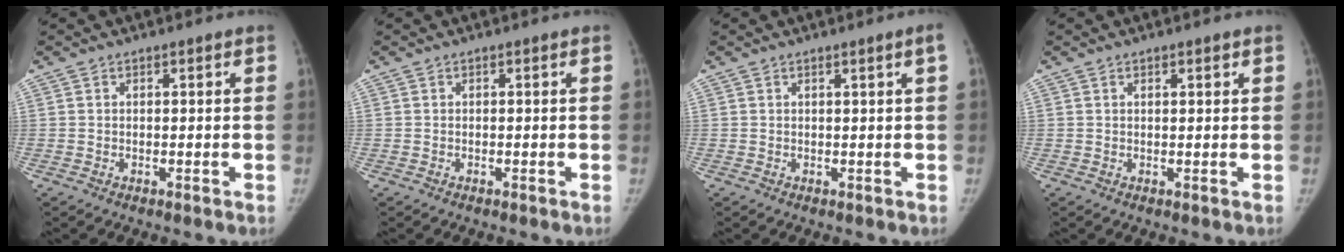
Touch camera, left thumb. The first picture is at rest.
{"total": 0.0}
{"total": 1.6, "force": [0.7, -0.6, 1.3], "torque": [-0.023, -0.006, 0.016]}
{"total": 1.4, "force": [0.9, 0.4, 1.0], "torque": [-0.012, -0.003, 0.013]}